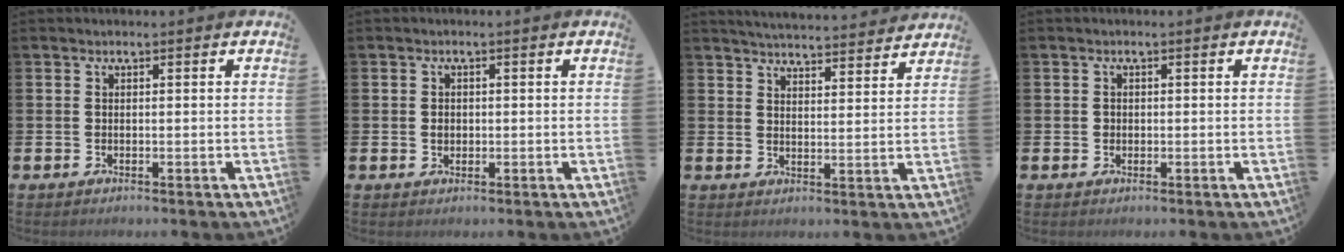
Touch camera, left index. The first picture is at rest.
{"total": 1.2, "force": [0.2, 1.1, 0.6], "torque": [0.001, 0.002, -0.002]}
{"total": 4.9, "force": [4.9, 0.2, 0.3], "torque": [-0.016, -0.038, 0.087]}
{"total": 0.8, "force": [0.1, 0.7, 0.2], "torque": [0.009, 0.001, -0.002]}